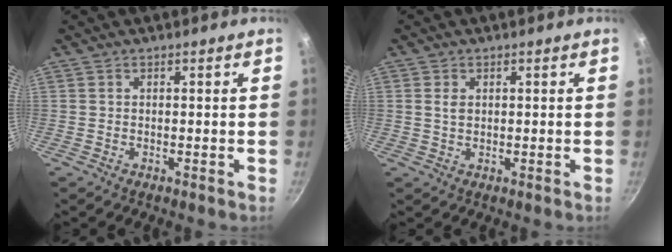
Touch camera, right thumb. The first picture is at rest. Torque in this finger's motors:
{"motor_torque": [-0.08, 0.07, -0.18, -0.18, -0.04]}